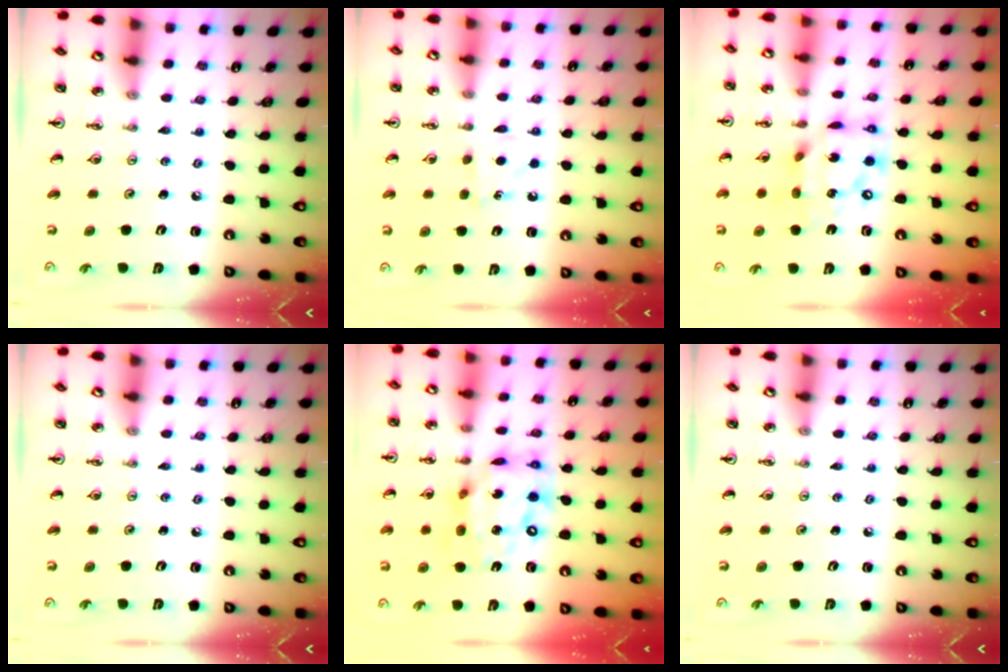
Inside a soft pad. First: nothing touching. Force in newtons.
{"total": 5.6, "press": 5.5, "slide": 0.7}
{"total": 14.8, "press": 14.7, "slide": 1.7}
{"total": 0.0}
{"total": 15.5, "press": 15.5, "slide": 1.1}
{"total": 0.0}